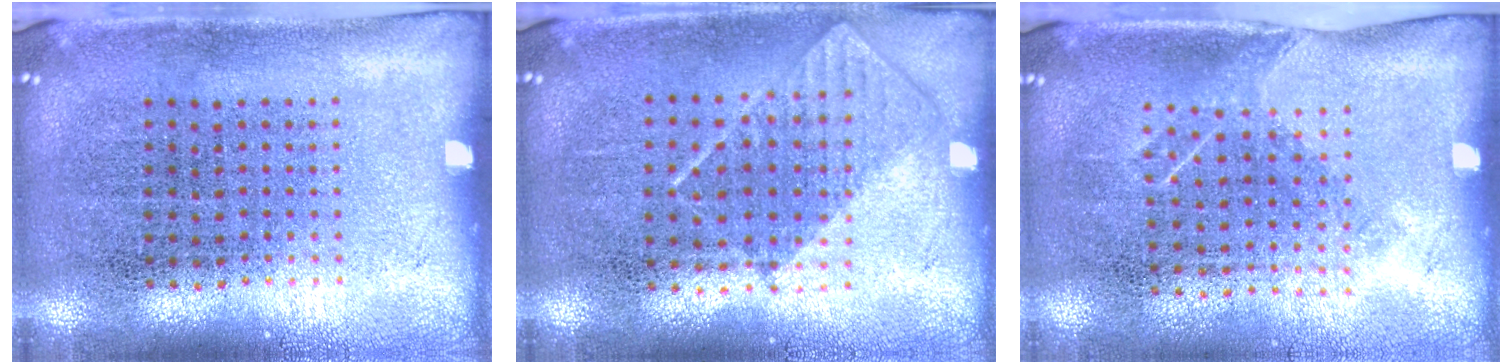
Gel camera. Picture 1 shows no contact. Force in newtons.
{"total": 0.8, "press": 0.8, "slide": 0.4}
{"total": 1.1, "press": 0.8, "slide": 0.6}